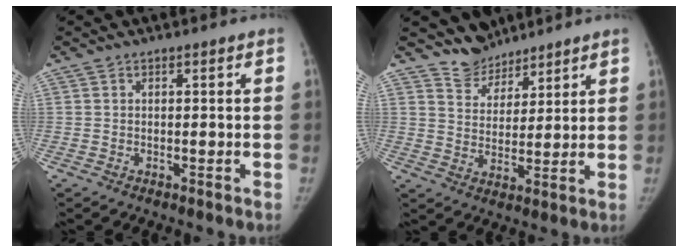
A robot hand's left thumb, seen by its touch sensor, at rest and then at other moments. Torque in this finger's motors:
{"motor_torque": [0.78, -0.68, 0.55, -0.81, -0.01]}